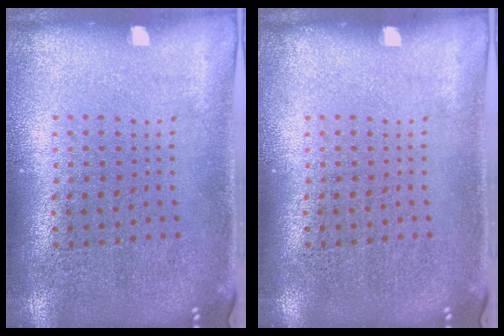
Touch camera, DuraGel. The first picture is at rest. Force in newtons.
{"total": 0.0}